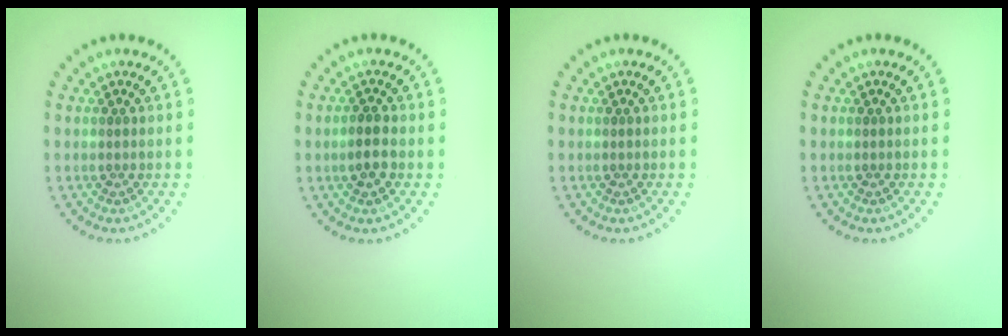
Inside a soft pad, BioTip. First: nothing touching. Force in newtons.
{"total": 2.0, "press": 2.0, "slide": 0.4}
{"total": 0.0}
{"total": 0.0}